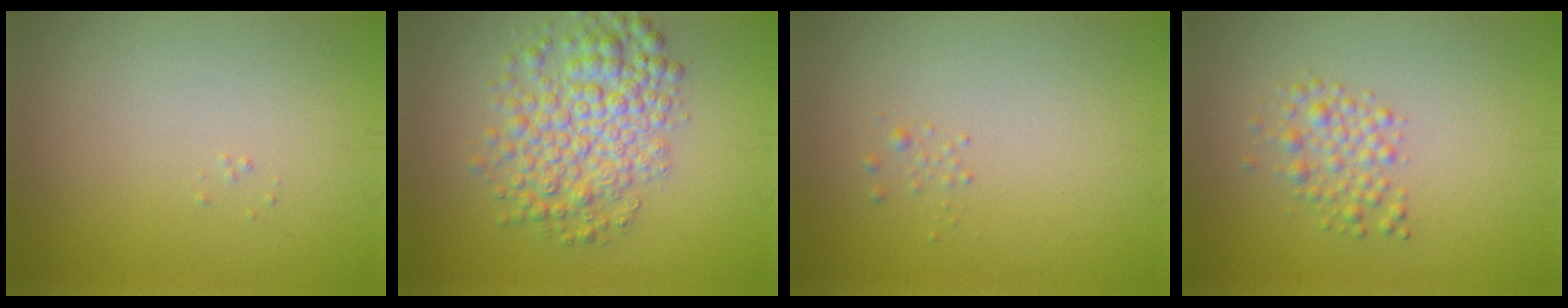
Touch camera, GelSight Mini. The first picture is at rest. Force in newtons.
{"total": 5.9, "press": 5.9, "slide": 0.1}
{"total": 0.7, "press": 0.7, "slide": 0.1}
{"total": 2.2, "press": 2.2, "slide": 0.1}